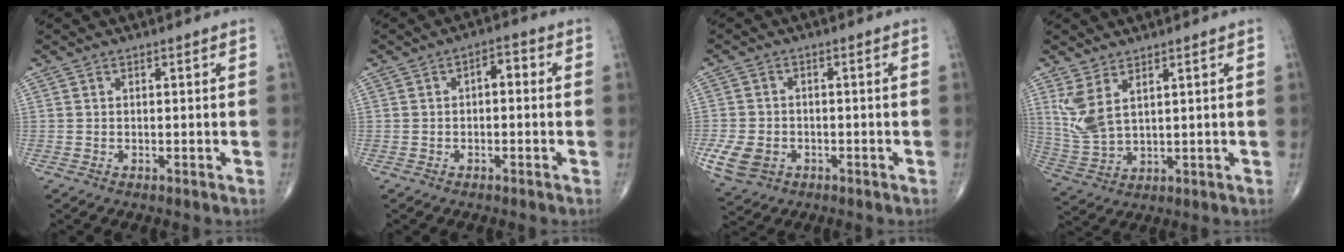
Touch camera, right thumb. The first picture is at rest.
{"total": 3.1, "force": [0.0, 1.7, 2.6], "torque": [-0.026, 0.014, -0.008]}
{"total": 6.7, "force": [-2.3, 5.2, 3.6], "torque": [-0.073, 0.006, -0.035]}
{"total": 7.4, "force": [3.4, 3.1, 5.8], "torque": [-0.131, -0.016, 0.083]}